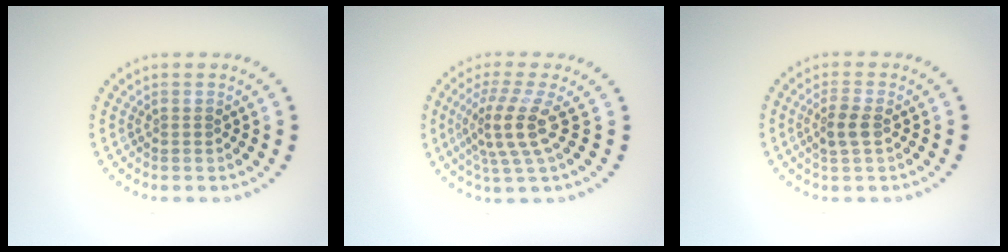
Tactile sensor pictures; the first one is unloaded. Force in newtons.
{"total": 3.8, "press": 2.9, "slide": 2.5}
{"total": 1.9, "press": 1.8, "slide": 0.5}